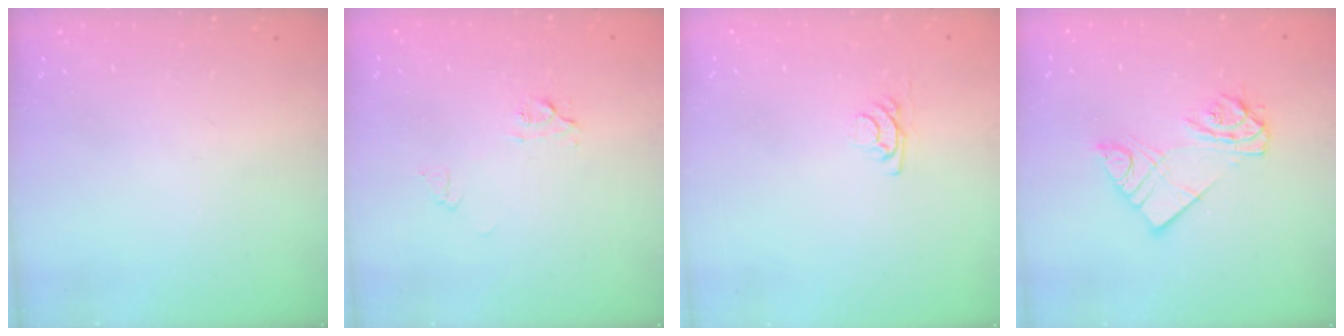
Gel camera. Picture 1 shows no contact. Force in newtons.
{"total": 6.0, "press": 5.9, "slide": 0.5}
{"total": 3.8, "press": 3.8, "slide": 0.4}
{"total": 9.8, "press": 9.8, "slide": 0.7}